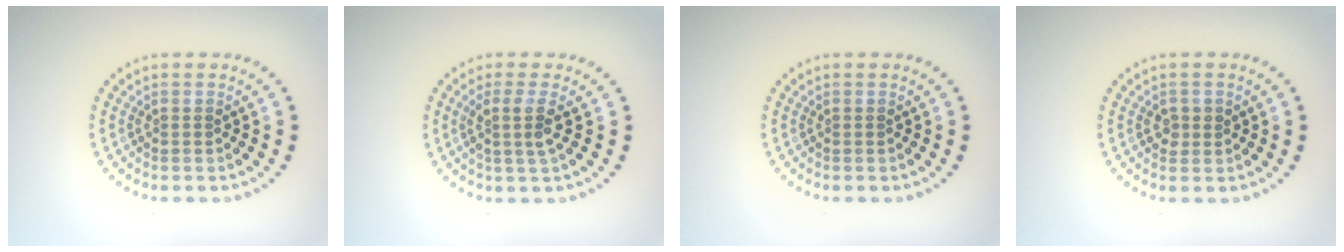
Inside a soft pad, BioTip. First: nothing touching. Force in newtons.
{"total": 2.3, "press": 1.7, "slide": 1.5}
{"total": 0.0}
{"total": 1.3, "press": 1.3, "slide": 0.2}